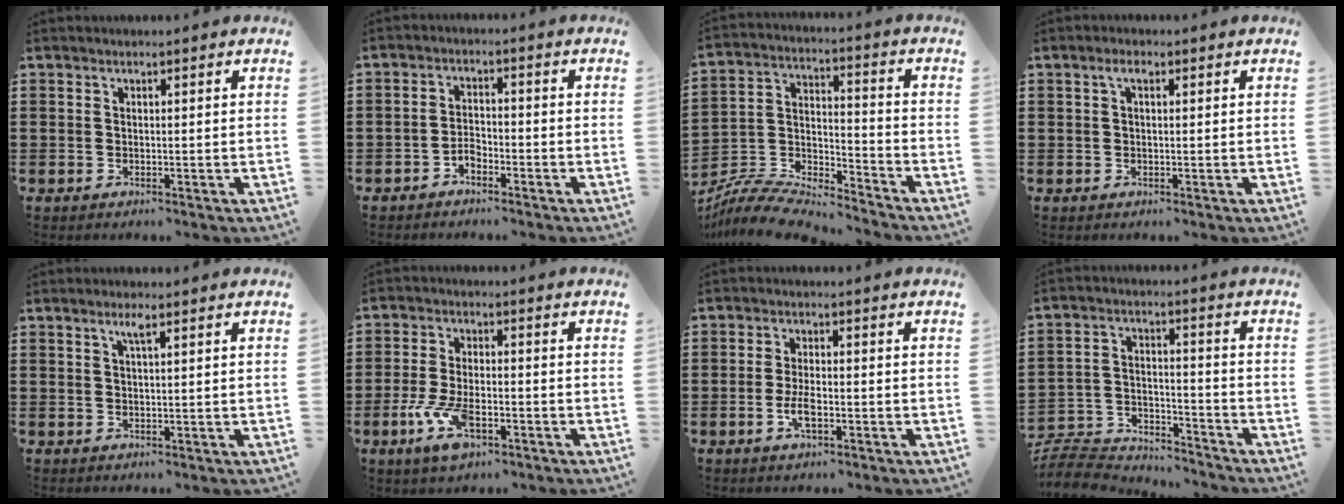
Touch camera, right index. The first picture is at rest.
{"total": 2.3, "force": [-1.9, 1.1, 0.7], "torque": [-0.020, 0.004, -0.040]}
{"total": 8.1, "force": [-7.8, 1.5, 1.7], "torque": [-0.047, 0.007, -0.159]}
{"total": 1.6, "force": [0.4, 0.7, 1.4], "torque": [-0.031, 0.007, 0.005]}
{"total": 2.0, "force": [1.0, 0.2, 1.7], "torque": [-0.036, 0.002, 0.017]}
{"total": 6.9, "force": [-2.9, 3.0, 5.6], "torque": [-0.133, -0.011, -0.056]}
{"total": 3.5, "force": [-1.2, 1.2, 3.1], "torque": [-0.069, -0.002, -0.025]}
{"total": 7.9, "force": [-7.6, 1.6, 1.4], "torque": [-0.043, 0.012, -0.156]}